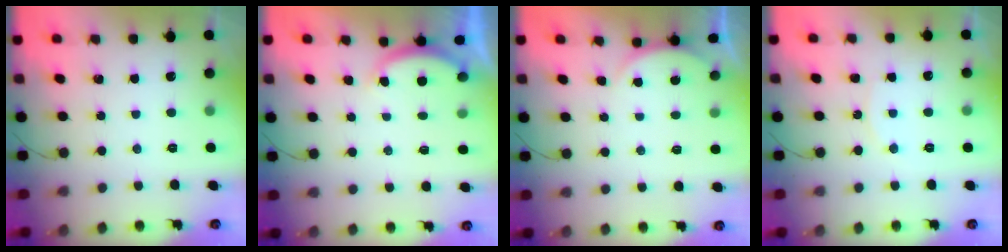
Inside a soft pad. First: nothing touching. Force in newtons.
{"total": 2.5, "press": 2.4, "slide": 0.6}
{"total": 2.3, "press": 2.3, "slide": 0.5}
{"total": 5.8, "press": 5.7, "slide": 0.5}